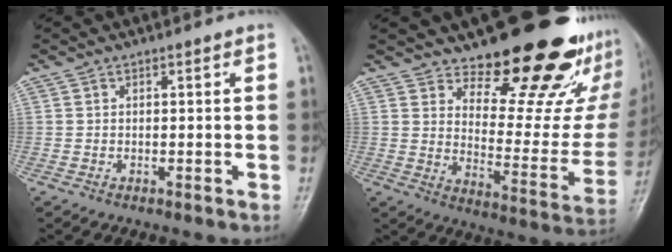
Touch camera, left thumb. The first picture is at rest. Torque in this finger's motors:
{"motor_torque": [0.80, 0.65, 1.41, -1.36, 0.08]}